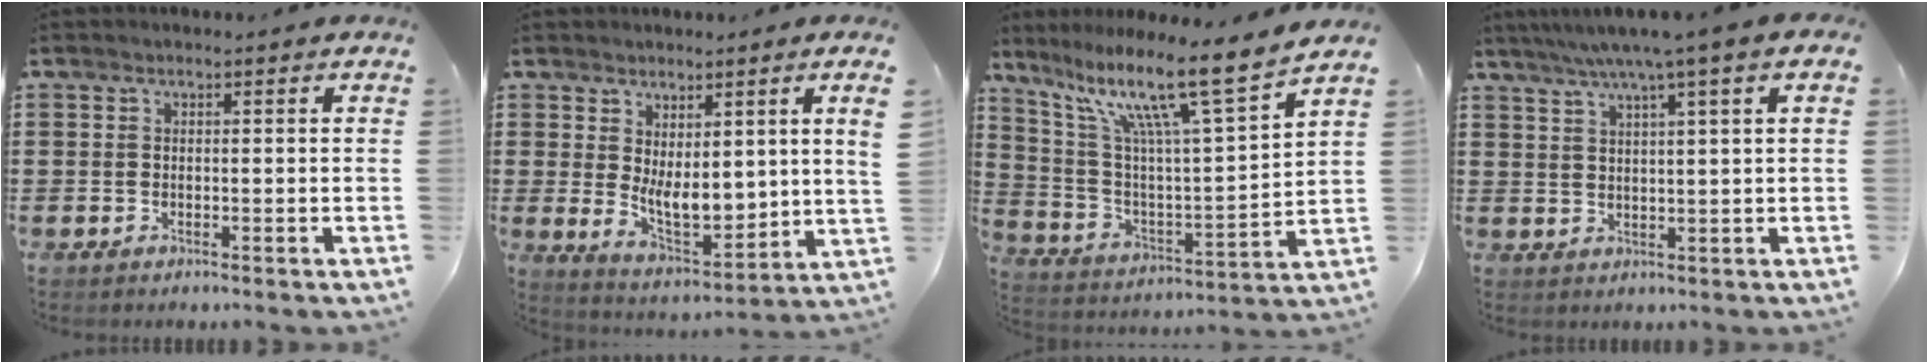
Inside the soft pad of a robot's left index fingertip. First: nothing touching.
{"total": 5.2, "force": [2.2, 1.4, 4.5], "torque": [-0.092, -0.024, 0.036]}
{"total": 13.6, "force": [9.5, 1.0, 9.7], "torque": [-0.201, -0.061, 0.146]}
{"total": 4.8, "force": [2.9, 0.0, 3.8], "torque": [-0.081, -0.003, 0.046]}